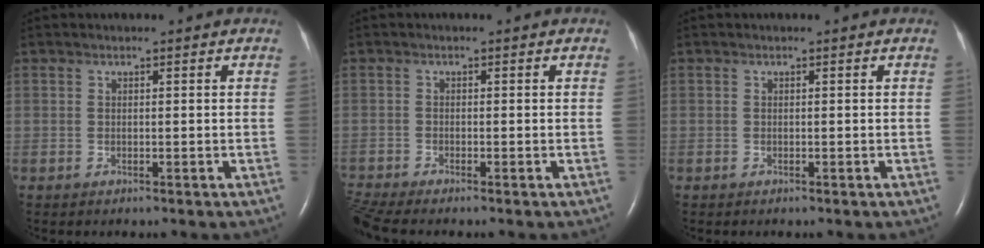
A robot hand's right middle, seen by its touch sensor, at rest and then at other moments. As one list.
[{"total": 2.9, "force": [-2.6, -0.5, 1.0], "torque": [-0.031, -0.009, -0.054]}, {"total": 0.0}]